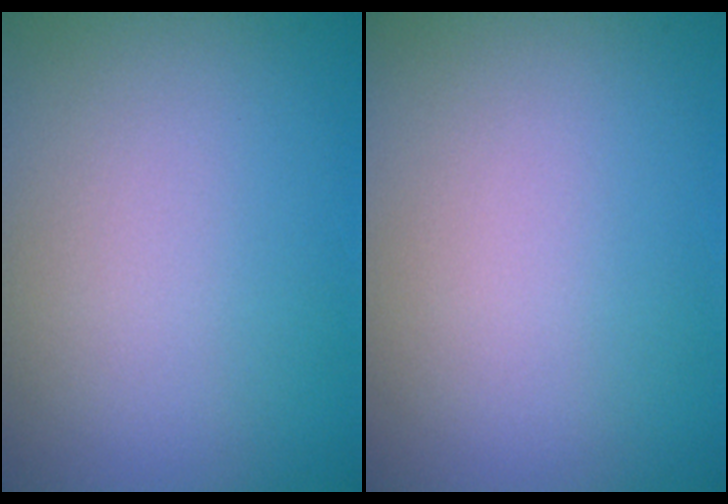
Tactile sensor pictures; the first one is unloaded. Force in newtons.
{"total": 0.0}